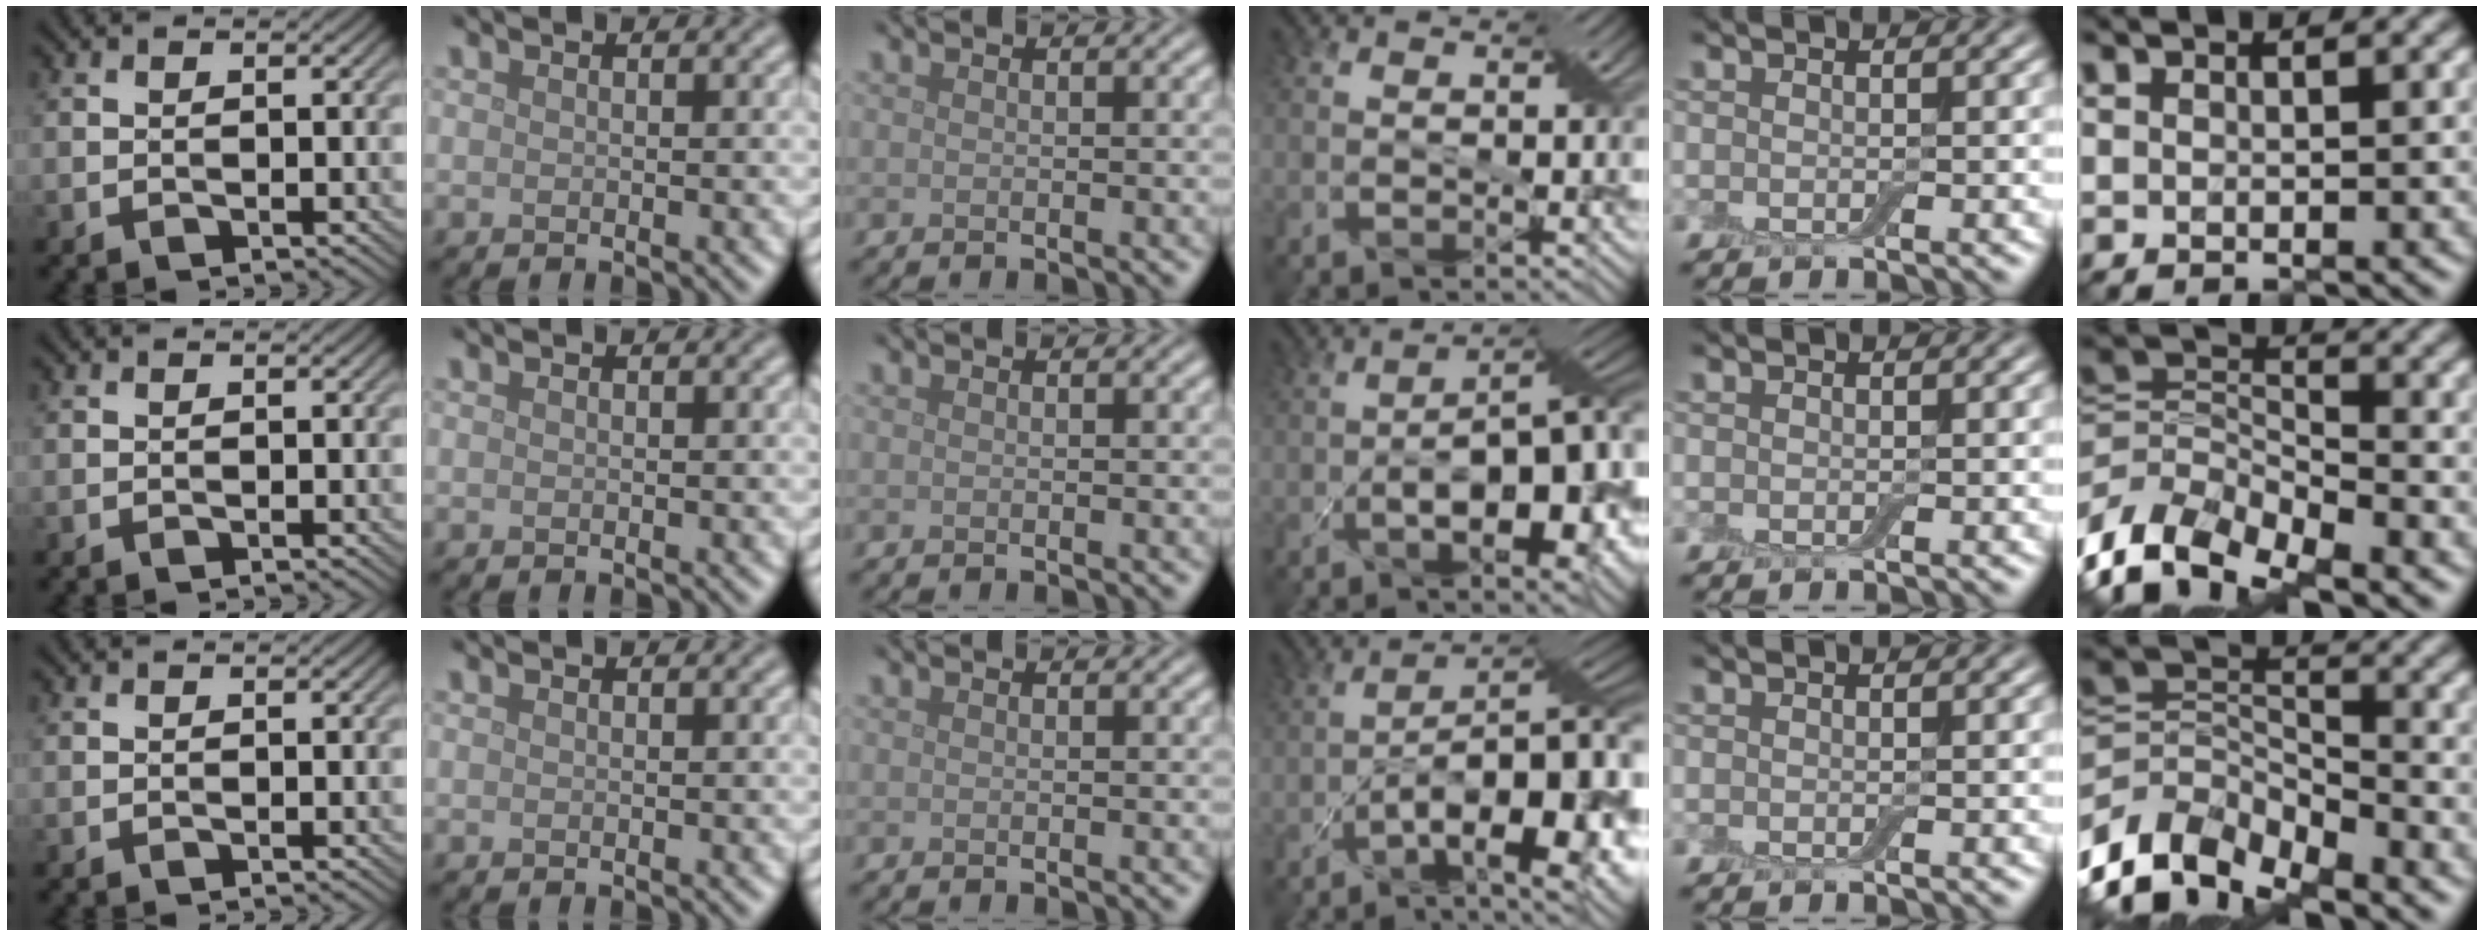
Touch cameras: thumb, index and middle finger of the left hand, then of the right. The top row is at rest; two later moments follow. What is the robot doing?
{"motion": "pour", "object": "bowl"}